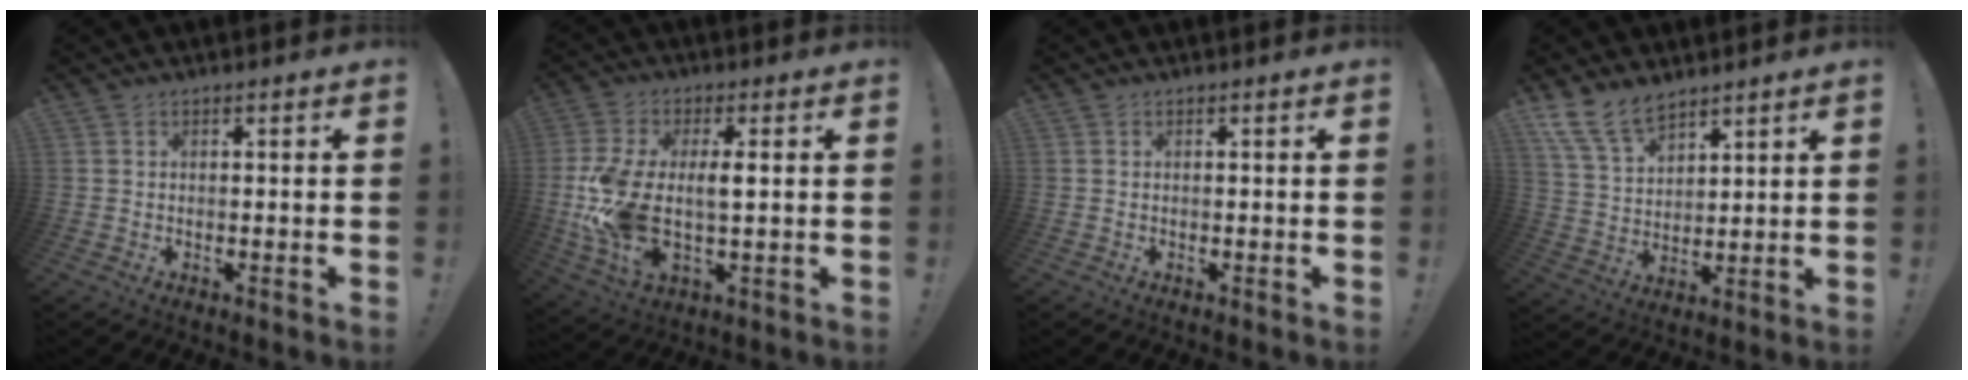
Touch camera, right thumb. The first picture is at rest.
{"total": 13.2, "force": [-0.2, 6.1, 11.7], "torque": [-0.250, -0.008, -0.005]}
{"total": 0.0}
{"total": 11.3, "force": [8.8, 5.4, 4.5], "torque": [-0.097, -0.048, 0.174]}